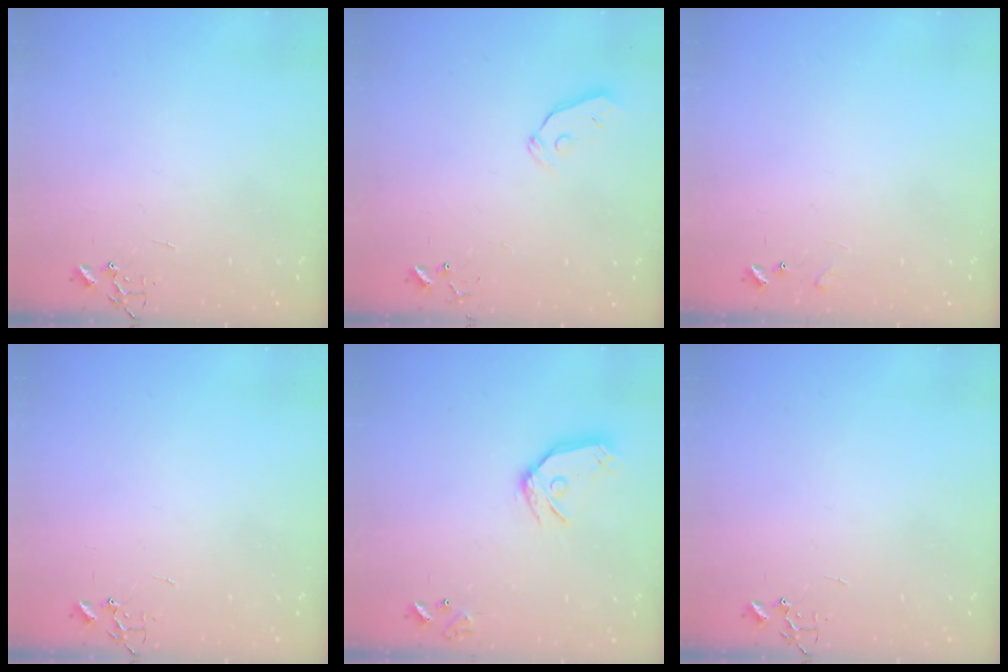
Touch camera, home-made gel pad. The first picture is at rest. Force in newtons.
{"total": 5.6, "press": 5.6, "slide": 0.7}
{"total": 5.9, "press": 5.9, "slide": 0.9}
{"total": 0.0}
{"total": 12.3, "press": 12.2, "slide": 1.5}
{"total": 0.0}